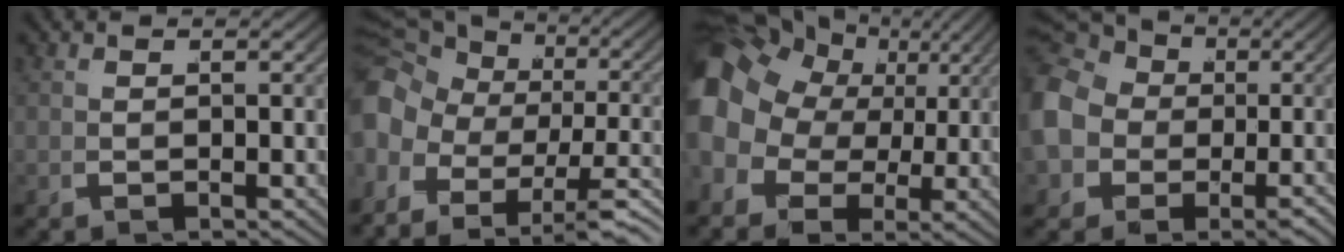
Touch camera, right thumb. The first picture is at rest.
{"total": 10.8, "force": [-2.8, 8.1, 6.6], "torque": [-0.101, -0.015, -0.045]}
{"total": 12.6, "force": [3.3, 9.7, 7.3], "torque": [-0.150, 0.002, 0.046]}
{"total": 10.9, "force": [1.7, 9.4, 5.4], "torque": [-0.127, -0.009, 0.019]}